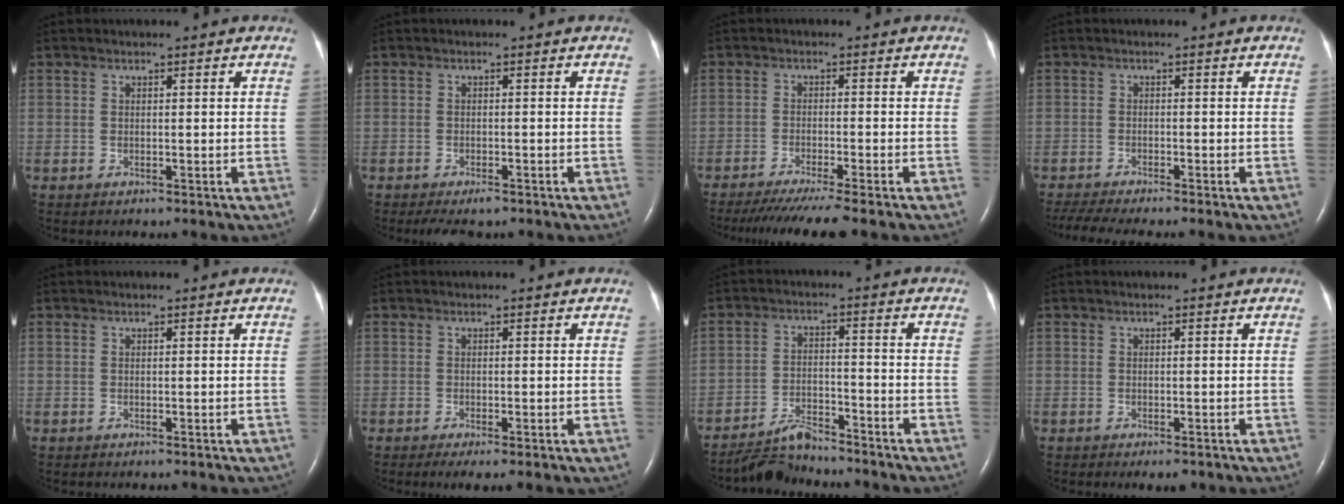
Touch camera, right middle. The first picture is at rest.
{"total": 2.9, "force": [-2.1, 1.0, 1.7], "torque": [-0.032, -0.006, -0.029]}
{"total": 9.4, "force": [-8.0, -1.2, 4.8], "torque": [-0.057, -0.031, -0.124]}
{"total": 6.8, "force": [-5.9, -0.4, 3.3], "torque": [-0.053, -0.014, -0.098]}
{"total": 0.6, "force": [-0.5, 0.2, 0.3], "torque": [-0.004, -0.001, -0.003]}
{"total": 3.8, "force": [-2.3, 0.9, 2.8], "torque": [-0.040, -0.010, -0.030]}
{"total": 5.8, "force": [-5.6, 0.7, 0.9], "torque": [-0.022, -0.011, -0.099]}
{"total": 1.6, "force": [-1.1, 0.5, 1.1], "torque": [-0.013, -0.004, -0.011]}